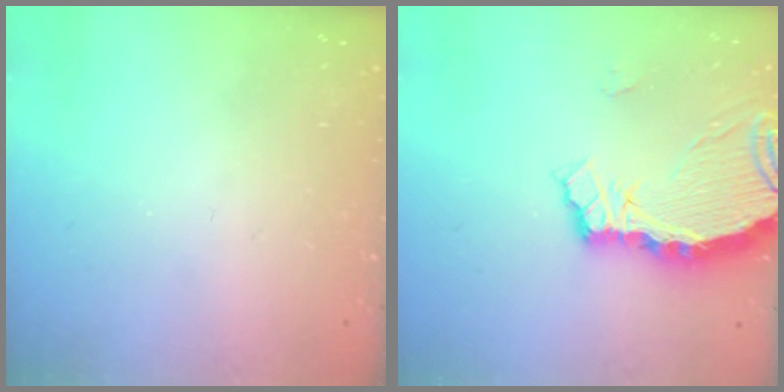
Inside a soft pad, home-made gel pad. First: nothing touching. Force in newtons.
{"total": 6.7, "press": 6.7, "slide": 0.8}